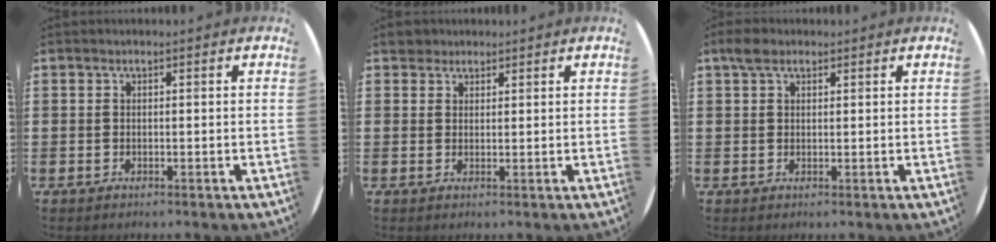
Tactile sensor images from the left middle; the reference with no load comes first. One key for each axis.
{"total": 1.4, "fx": 1.2, "fy": 0.7, "fz": 0.0, "tx": 0.005, "ty": 0.001, "tz": 0.022}
{"total": 2.1, "fx": 1.5, "fy": 1.1, "fz": 0.9, "tx": -0.012, "ty": 0.003, "tz": 0.027}